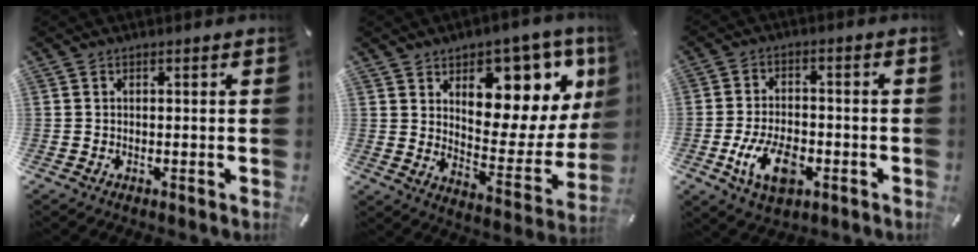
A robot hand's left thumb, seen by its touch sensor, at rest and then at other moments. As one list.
[{"total": 14.3, "force": [8.9, 8.0, 7.8], "torque": [-0.088, -0.089, 0.152]}, {"total": 10.9, "force": [-3.8, 6.3, 8.0], "torque": [-0.166, 0.001, -0.069]}]